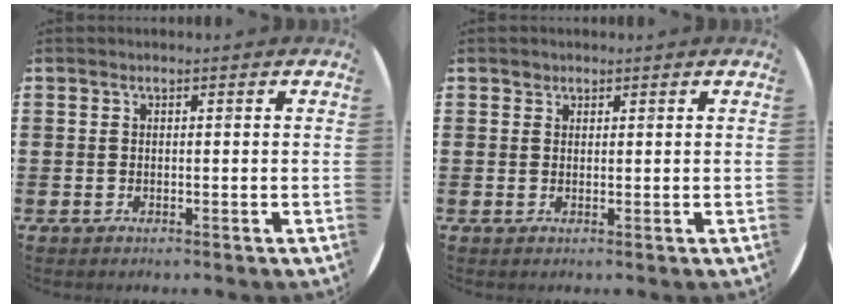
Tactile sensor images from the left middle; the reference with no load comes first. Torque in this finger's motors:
{"motor_torque": [0.20, -0.08, -0.03, 0.01]}